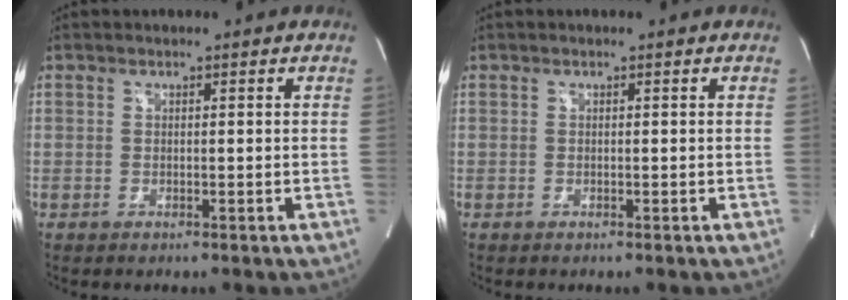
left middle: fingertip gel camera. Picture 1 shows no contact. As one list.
[{"total": 0.0}]